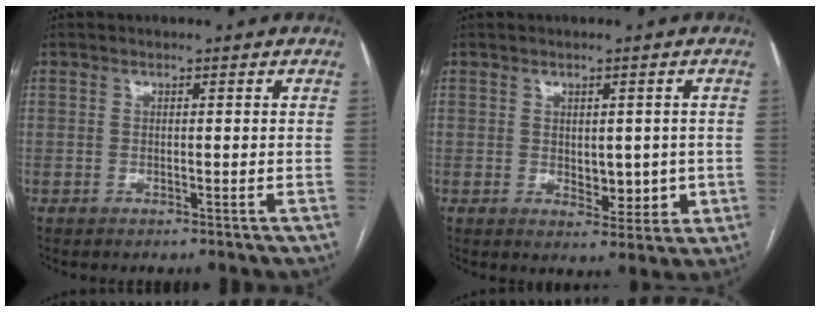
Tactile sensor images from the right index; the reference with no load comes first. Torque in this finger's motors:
{"motor_torque": [0.12, 0.17, 0.02, 0.01]}